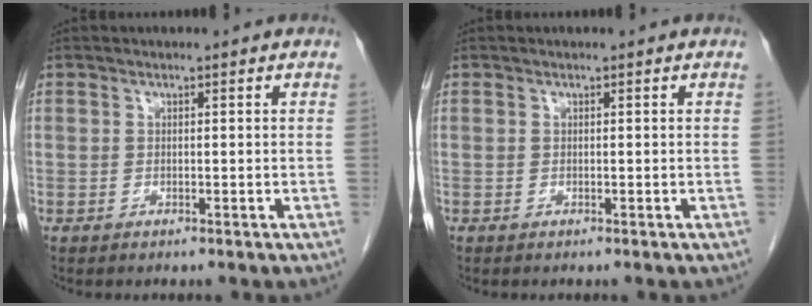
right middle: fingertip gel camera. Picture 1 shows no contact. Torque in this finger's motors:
{"motor_torque": [0.03, 0.03, 0.00, 0.00]}